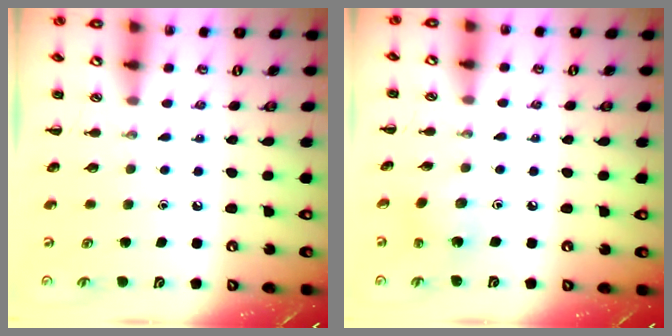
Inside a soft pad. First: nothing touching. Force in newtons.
{"total": 1.7, "press": 1.5, "slide": 0.6}